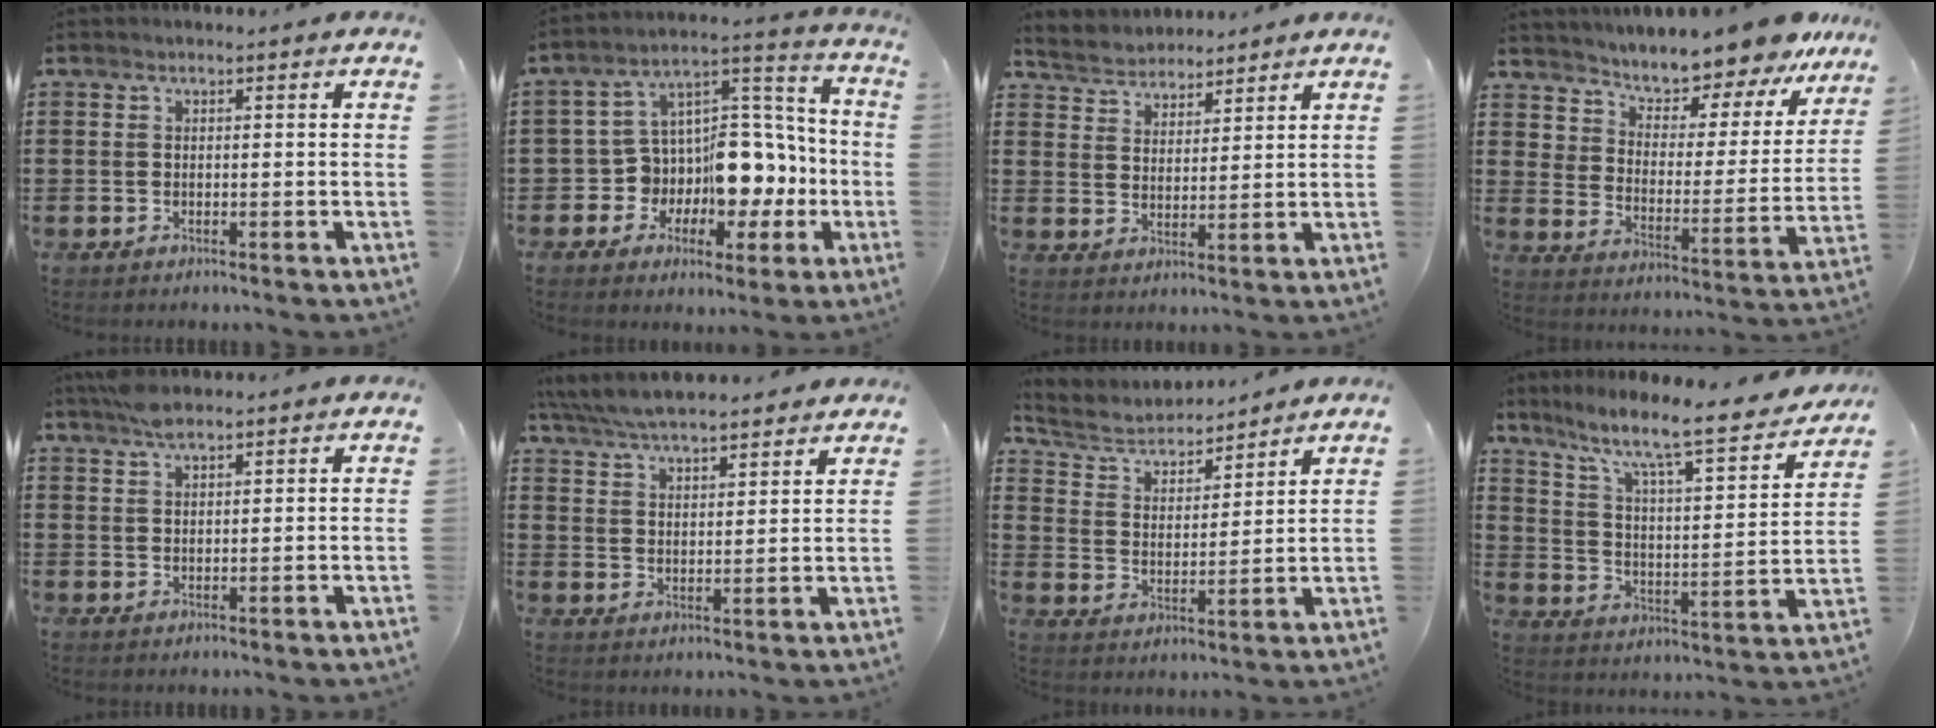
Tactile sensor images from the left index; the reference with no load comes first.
{"total": 10.2, "force": [-1.2, 9.2, 4.3], "torque": [-0.084, -0.026, -0.013]}
{"total": 3.8, "force": [3.6, 1.2, -0.5], "torque": [-0.010, -0.011, 0.065]}
{"total": 6.8, "force": [6.8, 0.5, 0.1], "torque": [-0.033, -0.067, 0.117]}
{"total": 2.9, "force": [2.3, 0.7, 1.6], "torque": [-0.036, 0.002, 0.044]}
{"total": 5.8, "force": [5.6, 0.6, 1.4], "torque": [-0.051, -0.020, 0.101]}
{"total": 4.9, "force": [4.5, 1.6, 1.0], "torque": [-0.046, -0.027, 0.074]}
{"total": 9.3, "force": [7.6, 0.4, 5.4], "torque": [-0.119, -0.063, 0.118]}